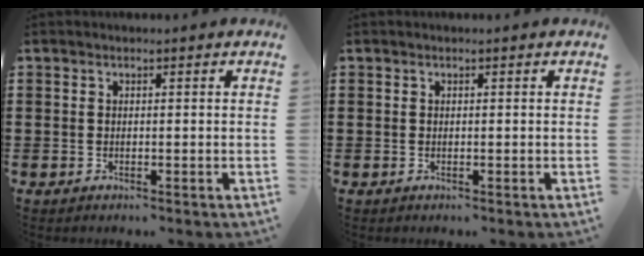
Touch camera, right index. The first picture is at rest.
{"total": 0.0}